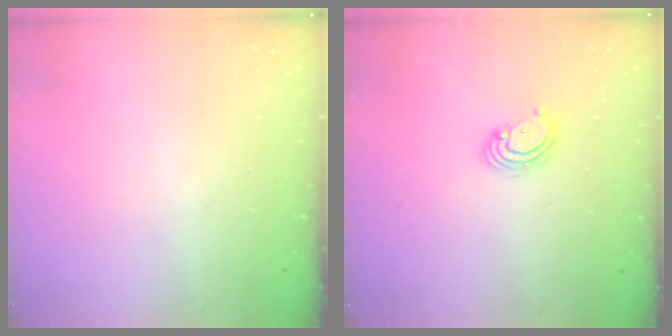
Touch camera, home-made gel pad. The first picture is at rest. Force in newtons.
{"total": 3.6, "press": 3.6, "slide": 0.3}